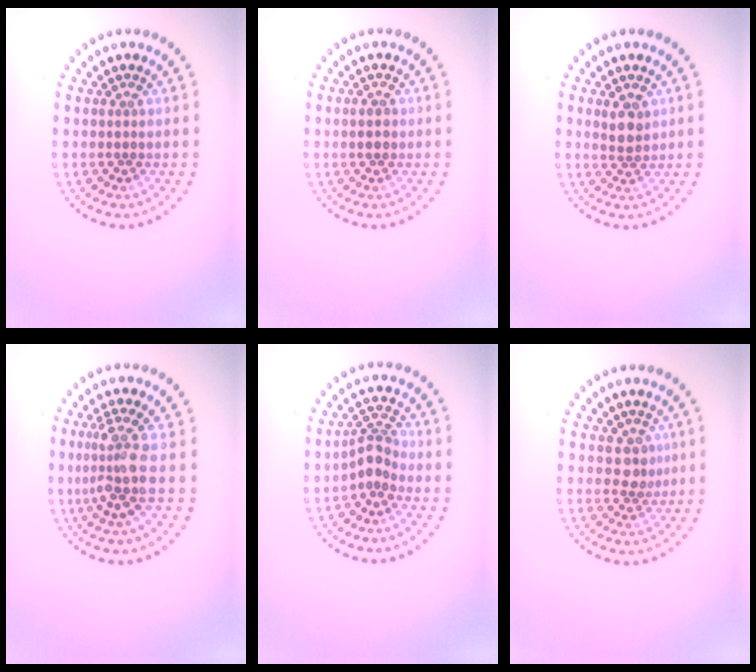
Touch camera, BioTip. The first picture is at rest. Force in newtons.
{"total": 1.2, "press": 1.2, "slide": 0.2}
{"total": 1.9, "press": 1.8, "slide": 0.8}
{"total": 3.5, "press": 2.8, "slide": 2.2}
{"total": 2.5, "press": 1.9, "slide": 1.7}
{"total": 1.8, "press": 1.5, "slide": 1.0}